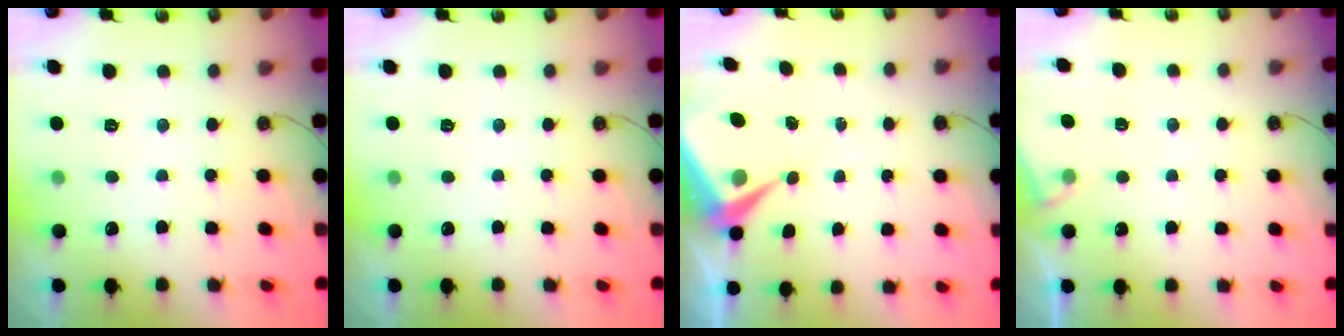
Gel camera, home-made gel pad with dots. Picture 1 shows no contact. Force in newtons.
{"total": 0.0}
{"total": 7.1, "press": 7.1, "slide": 0.8}
{"total": 3.8, "press": 3.8, "slide": 0.6}